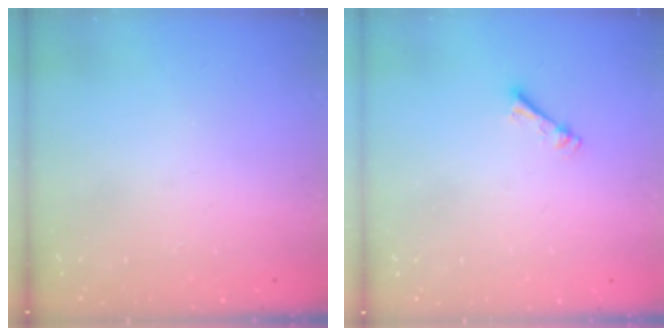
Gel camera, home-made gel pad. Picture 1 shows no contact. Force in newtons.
{"total": 2.7, "press": 2.7, "slide": 0.4}